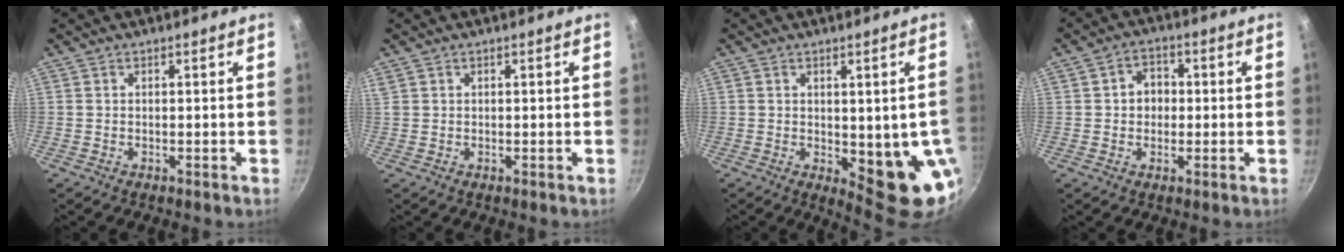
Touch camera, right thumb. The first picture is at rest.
{"total": 0.8, "force": [0.5, 0.6, 0.2], "torque": [-0.004, 0.005, 0.010]}
{"total": 10.8, "force": [-1.2, 3.9, 10.0], "torque": [-0.094, -0.014, -0.006]}
{"total": 5.0, "force": [0.1, 4.2, 2.6], "torque": [-0.010, 0.008, -0.002]}